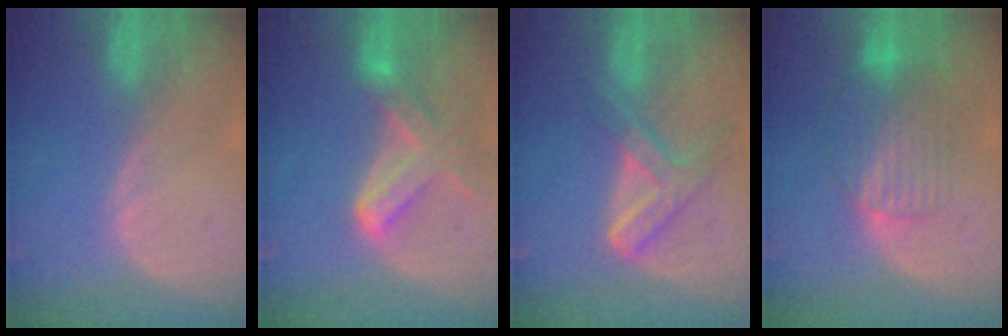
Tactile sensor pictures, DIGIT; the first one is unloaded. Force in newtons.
{"total": 7.0, "press": 6.5, "slide": 2.6}
{"total": 7.2, "press": 6.2, "slide": 3.8}
{"total": 7.8, "press": 7.4, "slide": 2.4}